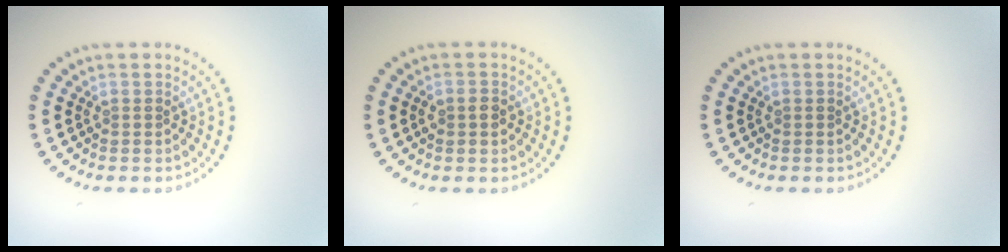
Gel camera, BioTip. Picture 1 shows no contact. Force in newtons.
{"total": 1.3, "press": 1.3, "slide": 0.3}
{"total": 0.0}